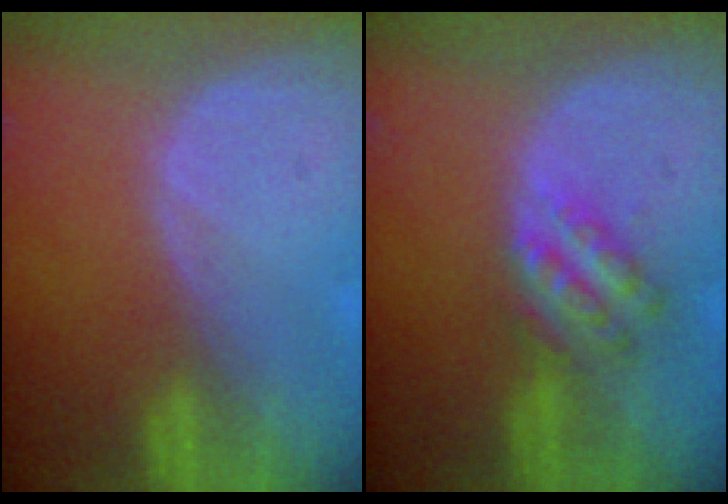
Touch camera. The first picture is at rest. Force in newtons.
{"total": 5.5, "press": 5.0, "slide": 2.4}